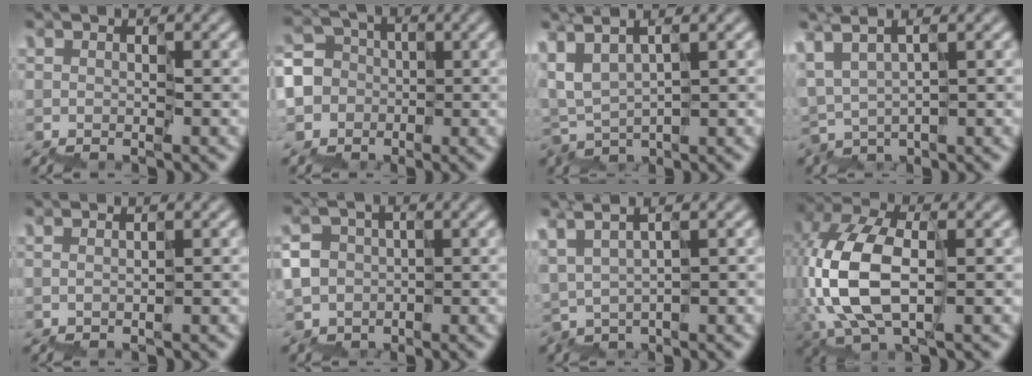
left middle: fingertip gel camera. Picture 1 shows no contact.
{"total": 5.4, "force": [-2.6, 4.7, -0.4], "torque": [0.006, 0.013, -0.072]}
{"total": 2.3, "force": [1.3, 0.3, 1.9], "torque": [-0.062, 0.010, 0.028]}
{"total": 2.7, "force": [1.9, 0.6, 1.8], "torque": [-0.052, 0.010, 0.043]}
{"total": 0.8, "force": [-0.1, -0.8, 0.0], "torque": [0.002, 0.000, 0.007]}
{"total": 1.7, "force": [-0.6, 1.6, -0.1], "torque": [-0.008, 0.010, -0.017]}
{"total": 1.9, "force": [1.6, 0.1, 1.0], "torque": [-0.037, 0.003, 0.039]}
{"total": 6.7, "force": [-0.7, 3.1, 5.9], "torque": [-0.152, 0.020, -0.015]}